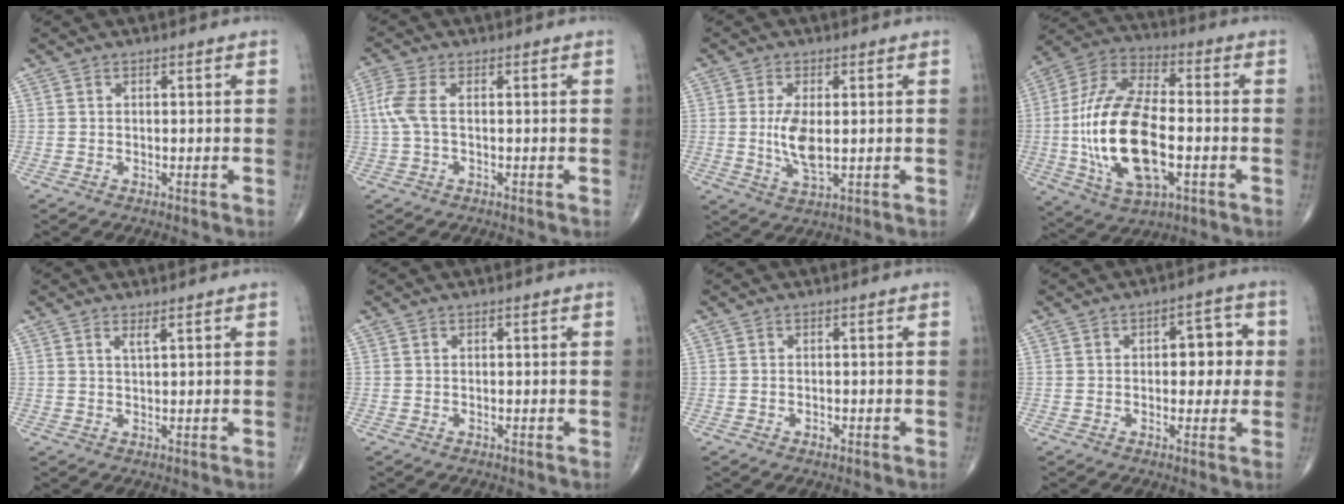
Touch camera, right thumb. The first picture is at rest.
{"total": 4.5, "force": [0.1, 2.1, 4.0], "torque": [-0.119, 0.007, -0.004]}
{"total": 6.6, "force": [0.1, 2.7, 6.0], "torque": [-0.118, -0.015, 0.006]}
{"total": 21.8, "force": [-3.3, 10.6, 18.8], "torque": [-0.377, 0.018, -0.054]}
{"total": 1.2, "force": [0.8, 0.1, 0.9], "torque": [-0.020, -0.009, 0.016]}
{"total": 0.0}
{"total": 0.9, "force": [-0.4, 0.6, 0.5], "torque": [-0.008, 0.001, -0.006]}
{"total": 7.3, "force": [0.6, 4.1, 6.0], "torque": [-0.041, 0.013, 0.006]}